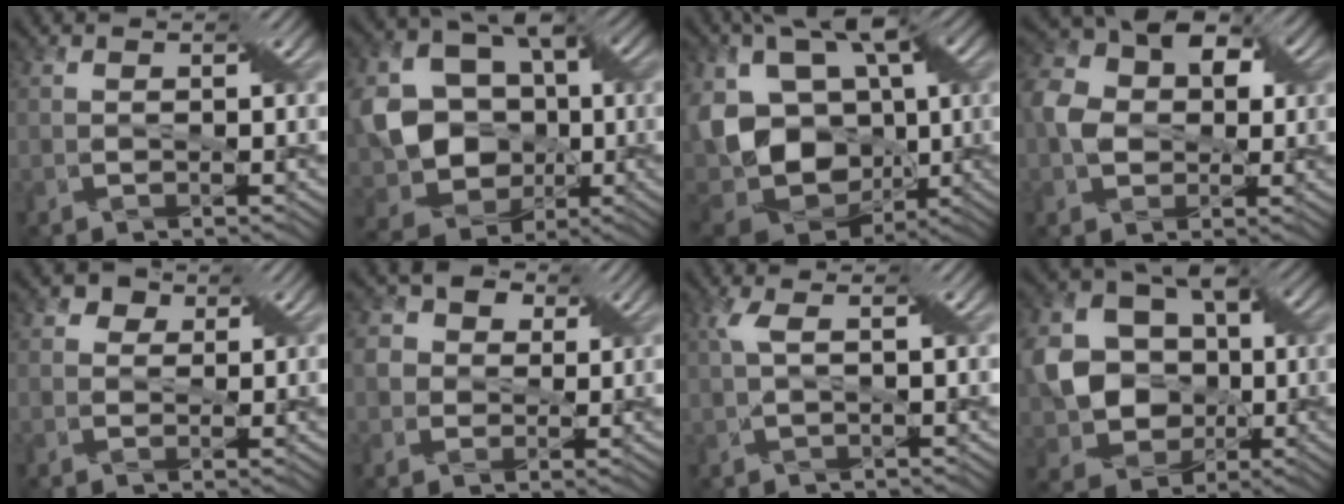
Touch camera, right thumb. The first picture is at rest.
{"total": 14.0, "force": [-1.1, 11.3, 8.2], "torque": [-0.200, -0.011, -0.018]}
{"total": 18.3, "force": [0.3, 12.6, 13.3], "torque": [-0.264, 0.002, 0.010]}
{"total": 8.0, "force": [0.8, 6.1, 5.1], "torque": [-0.107, 0.013, 0.003]}
{"total": 3.2, "force": [1.9, 2.3, 1.0], "torque": [-0.023, -0.003, 0.023]}
{"total": 5.6, "force": [2.0, 4.9, 1.9], "torque": [-0.066, 0.015, 0.024]}
{"total": 2.2, "force": [0.6, 0.2, 2.1], "torque": [-0.054, 0.009, 0.012]}
{"total": 11.1, "force": [-0.6, 9.3, 6.0], "torque": [-0.137, -0.004, -0.022]}